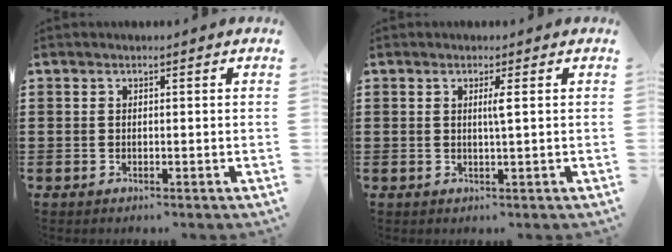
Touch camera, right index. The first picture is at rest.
{"total": 1.6, "force": [0.3, -0.3, 1.5], "torque": [-0.028, -0.006, 0.003]}